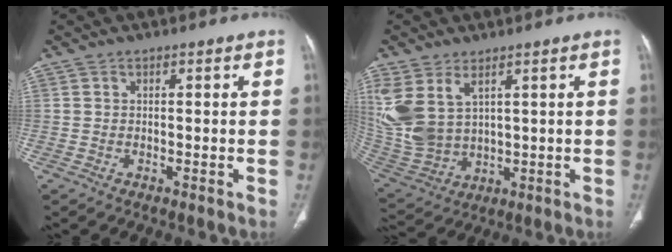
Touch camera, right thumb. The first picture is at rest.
{"total": 13.8, "force": [5.6, 8.4, 9.5], "torque": [-0.222, -0.019, 0.137]}